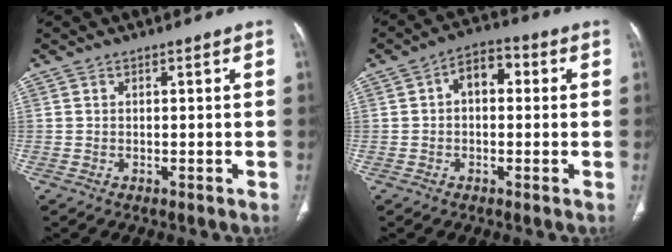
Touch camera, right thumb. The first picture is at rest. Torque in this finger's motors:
{"motor_torque": [0.89, 2.77, 0.89, -0.10, 0.03]}